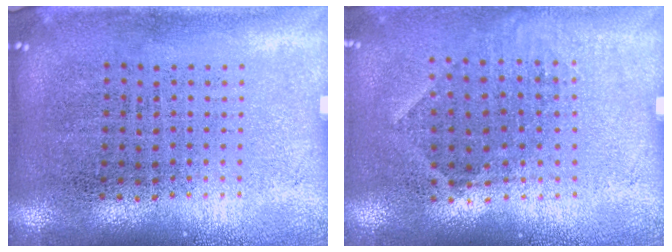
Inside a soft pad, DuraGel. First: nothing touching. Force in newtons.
{"total": 0.9, "press": 0.7, "slide": 0.5}